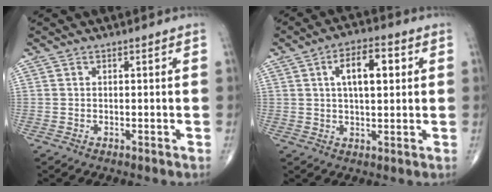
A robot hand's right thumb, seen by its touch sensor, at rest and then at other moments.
{"total": 9.0, "force": [2.4, 4.0, 7.8], "torque": [-0.111, 0.008, 0.034]}